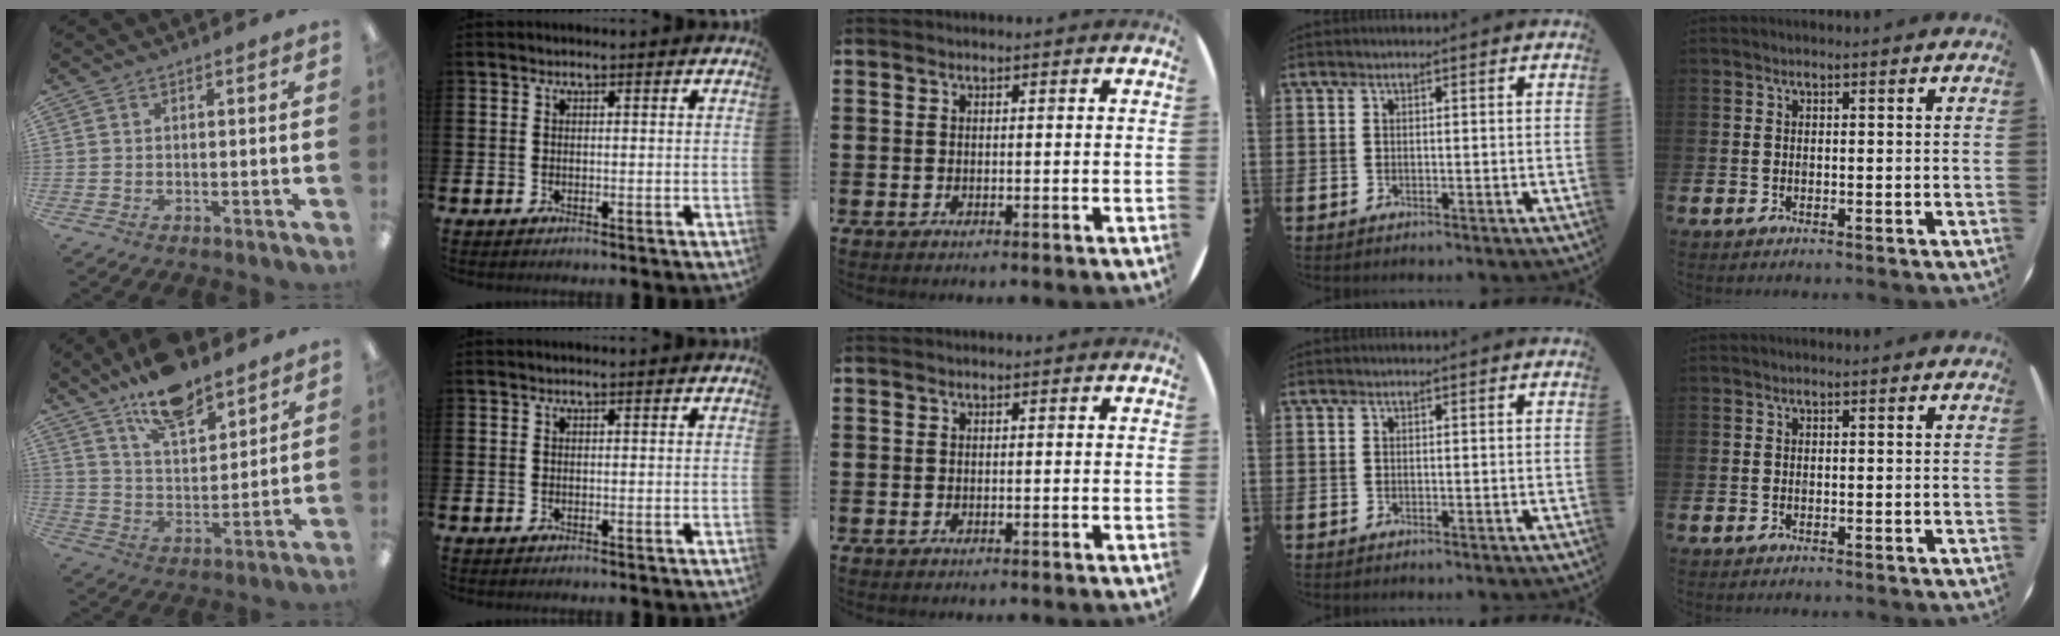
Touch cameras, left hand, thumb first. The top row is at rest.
{"thumb": {"total": 13.2, "force": [10.6, 4.9, 6.0], "torque": [-0.100, -0.057, 0.191]}}